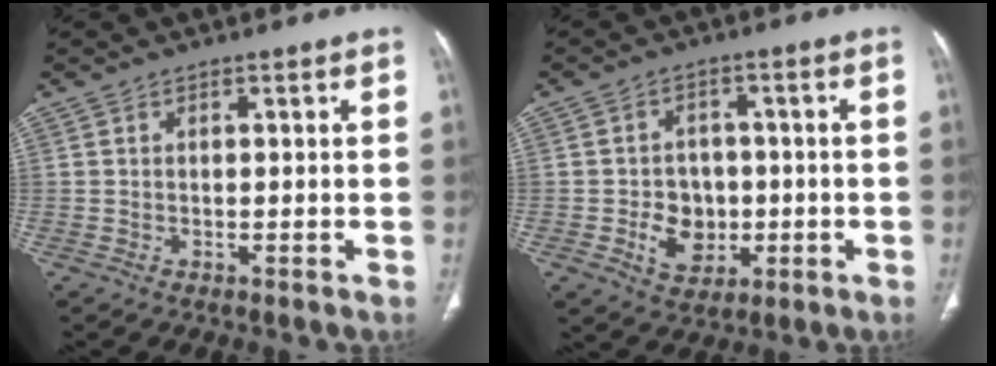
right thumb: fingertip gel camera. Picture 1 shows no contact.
{"total": 7.7, "force": [-1.5, 6.4, 4.1], "torque": [-0.031, 0.011, -0.015]}